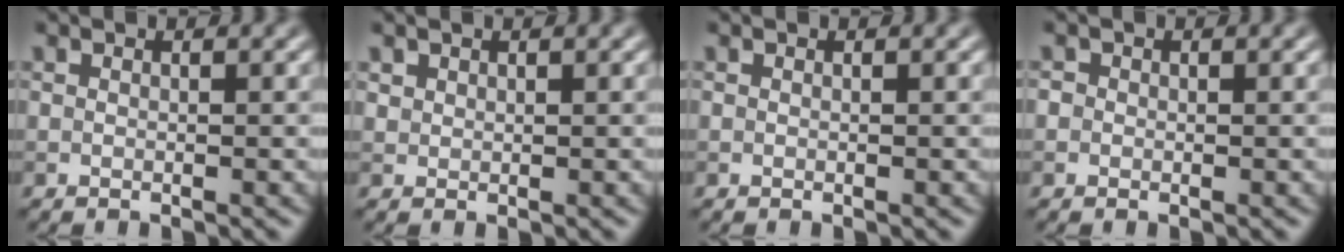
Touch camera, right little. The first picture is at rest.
{"total": 0.8, "force": [0.6, 0.6, 0.1], "torque": [0.001, -0.003, 0.016]}
{"total": 0.0}
{"total": 0.7, "force": [0.1, 0.7, 0.1], "torque": [0.003, -0.006, -0.002]}